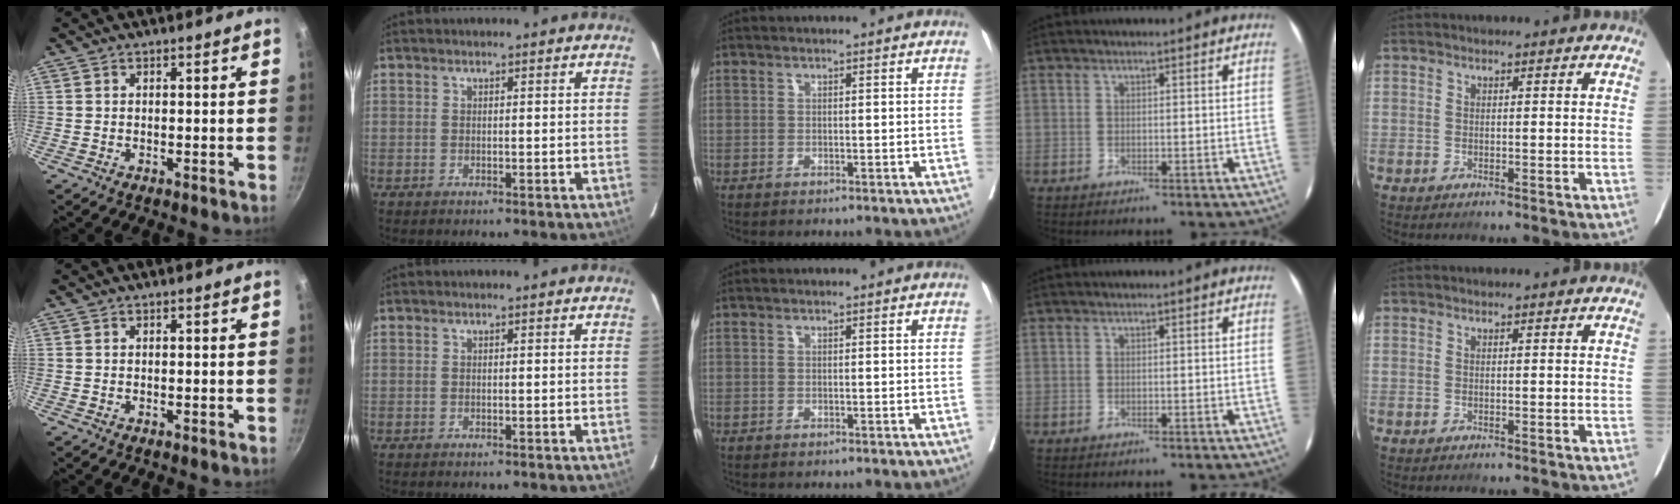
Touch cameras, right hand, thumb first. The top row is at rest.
{}